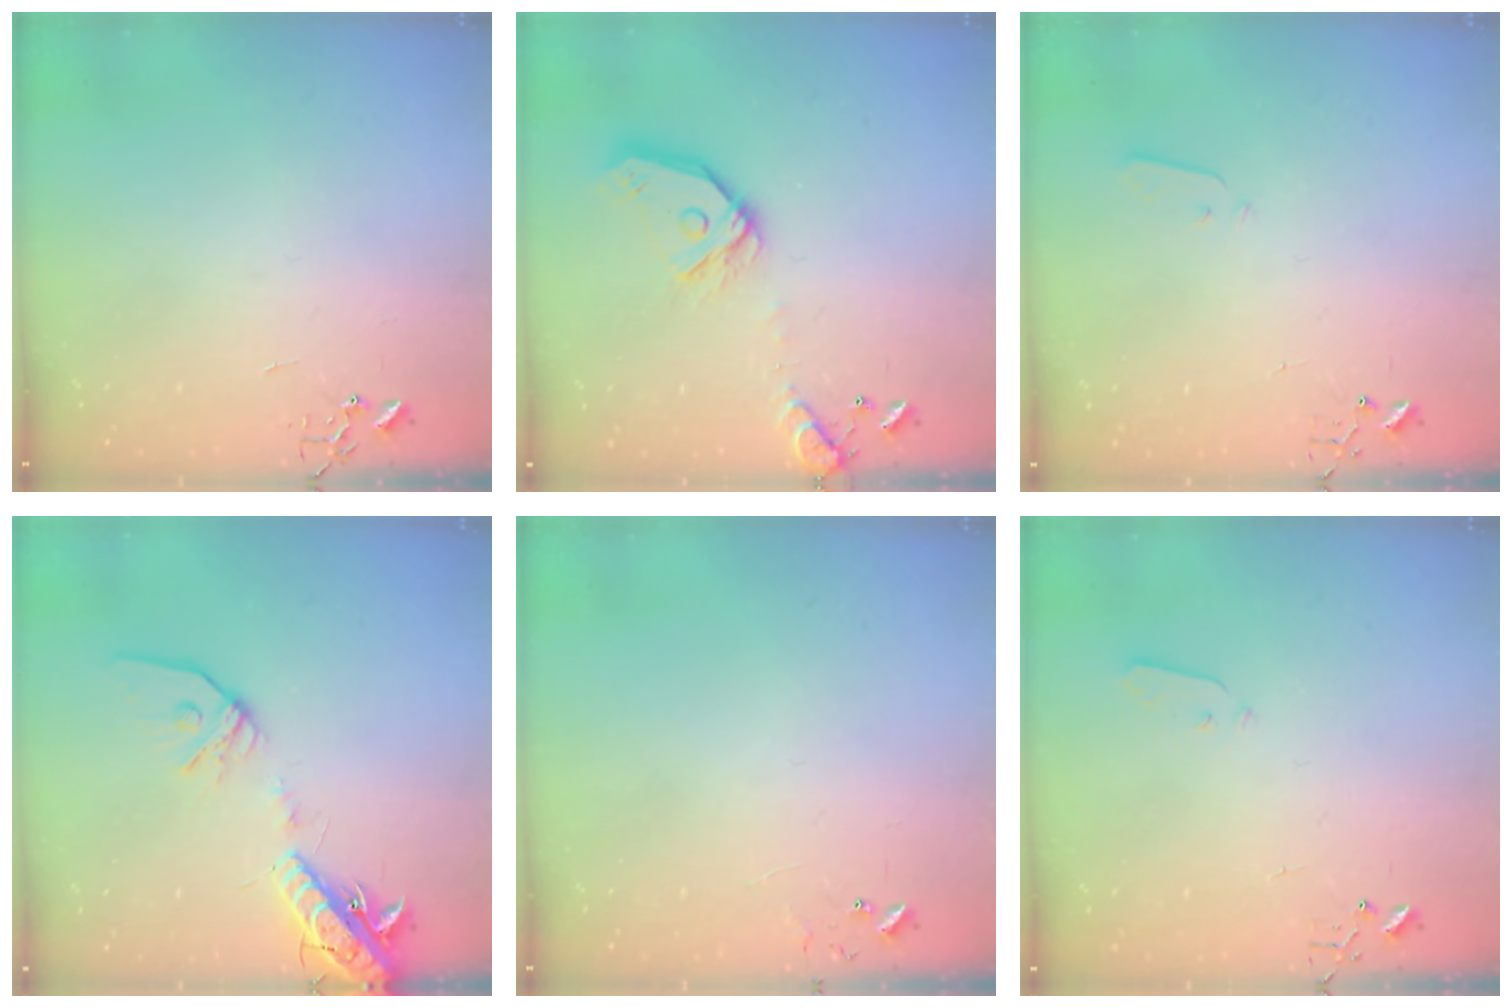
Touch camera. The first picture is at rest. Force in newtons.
{"total": 15.9, "press": 15.7, "slide": 2.2}
{"total": 2.1, "press": 2.0, "slide": 0.4}
{"total": 15.6, "press": 15.3, "slide": 3.2}
{"total": 5.8, "press": 5.8, "slide": 0.5}
{"total": 3.5, "press": 3.5, "slide": 0.2}